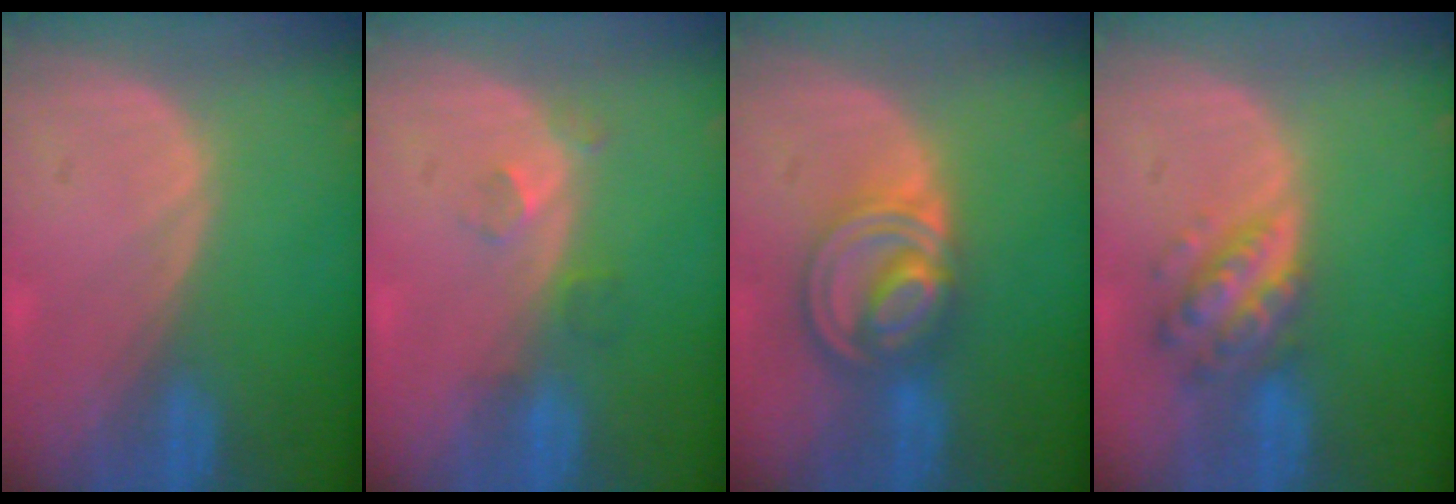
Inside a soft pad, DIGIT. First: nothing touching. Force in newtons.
{"total": 3.2, "press": 2.6, "slide": 1.8}
{"total": 8.3, "press": 7.0, "slide": 4.5}
{"total": 6.3, "press": 5.7, "slide": 2.6}